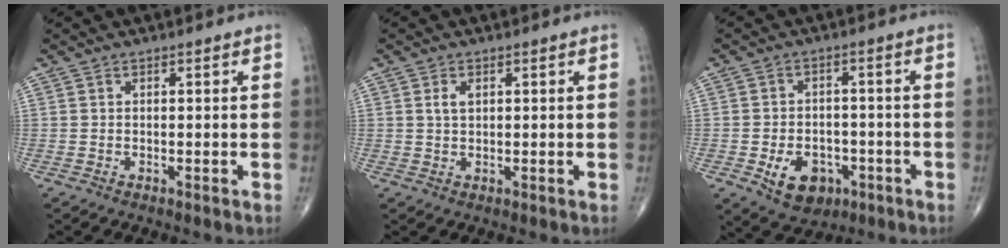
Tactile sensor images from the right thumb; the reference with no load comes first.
{"total": 2.1, "force": [0.7, 1.2, 1.6], "torque": [-0.031, 0.001, 0.014]}
{"total": 8.7, "force": [-3.4, 6.2, 5.0], "torque": [-0.054, 0.018, -0.043]}